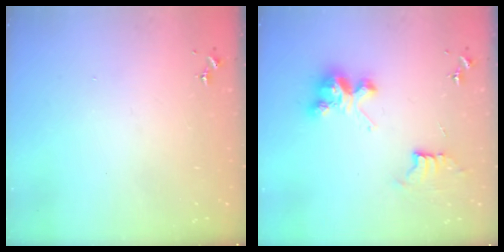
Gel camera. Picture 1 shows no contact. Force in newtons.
{"total": 9.8, "press": 9.8, "slide": 0.7}